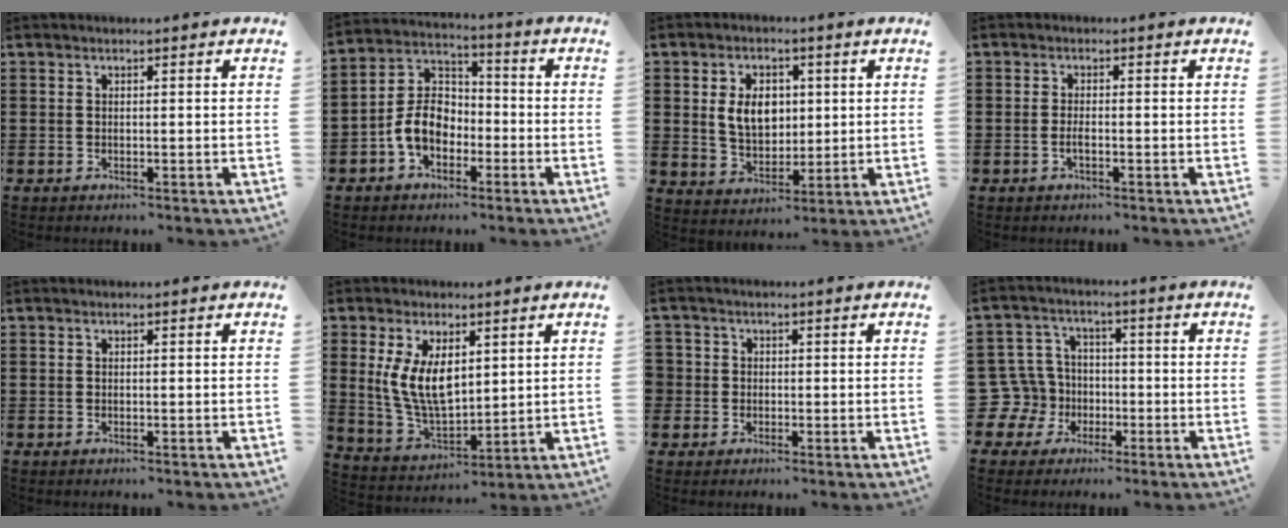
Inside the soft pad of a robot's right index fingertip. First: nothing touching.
{"total": 8.0, "force": [-2.9, 5.7, 4.7], "torque": [-0.123, 0.015, -0.064]}
{"total": 6.8, "force": [1.3, 4.8, 4.6], "torque": [-0.094, 0.006, 0.016]}
{"total": 1.5, "force": [-0.6, 0.4, 1.3], "torque": [-0.026, -0.001, -0.010]}
{"total": 0.0}
{"total": 8.3, "force": [2.4, 4.5, 6.6], "torque": [-0.146, 0.000, 0.045]}
{"total": 2.0, "force": [-0.3, 2.0, 0.2], "torque": [-0.014, 0.008, -0.010]}
{"total": 8.6, "force": [-1.8, 8.1, 2.2], "torque": [-0.116, 0.000, -0.036]}